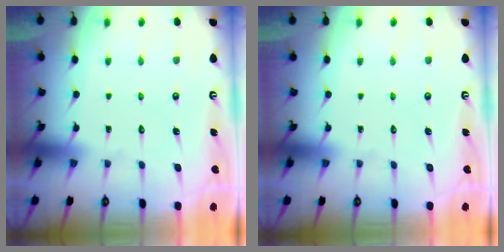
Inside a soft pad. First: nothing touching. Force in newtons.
{"total": 0.0}